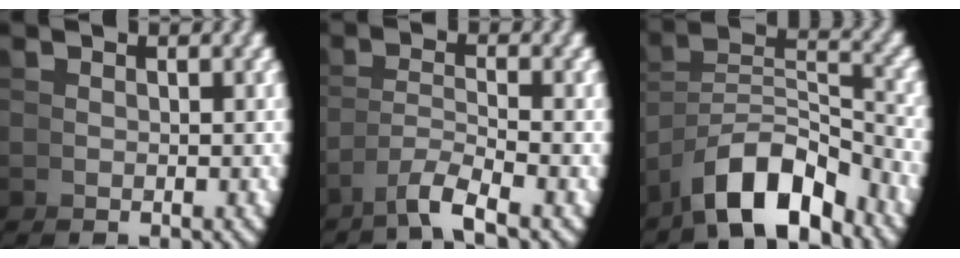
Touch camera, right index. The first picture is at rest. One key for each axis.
{"total": 2.9, "fx": -1.8, "fy": -0.1, "fz": 2.3, "tx": -0.040, "ty": -0.004, "tz": -0.027}
{"total": 7.6, "fx": -3.1, "fy": 4.7, "fz": 5.1, "tx": -0.095, "ty": -0.028, "tz": -0.038}